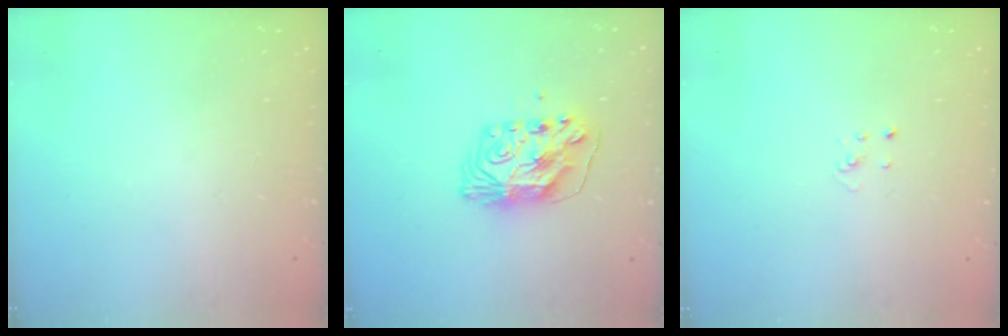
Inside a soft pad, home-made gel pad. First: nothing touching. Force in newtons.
{"total": 9.6, "press": 9.6, "slide": 0.9}
{"total": 2.1, "press": 2.1, "slide": 0.1}